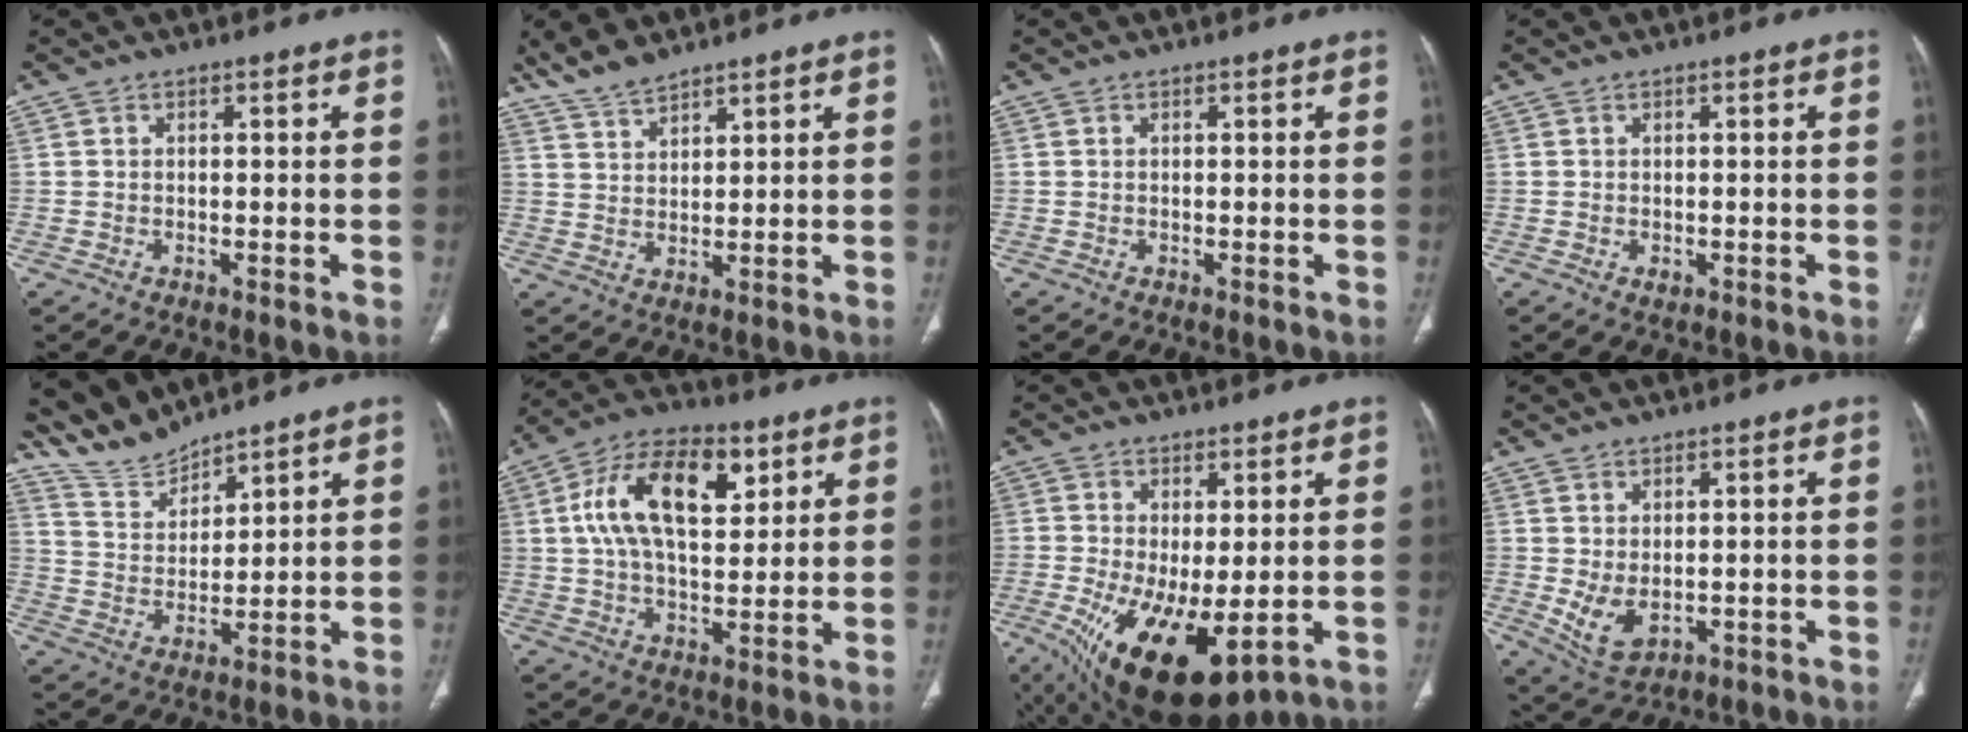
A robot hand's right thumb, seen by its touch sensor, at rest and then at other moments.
{"total": 5.2, "force": [4.7, 1.4, 1.8], "torque": [-0.032, -0.017, 0.100]}
{"total": 0.0}
{"total": 0.8, "force": [-0.1, 0.6, 0.5], "torque": [-0.006, 0.000, 0.002]}
{"total": 7.1, "force": [7.0, 1.1, 0.5], "torque": [-0.006, -0.040, 0.154]}
{"total": 16.9, "force": [5.5, 9.1, 13.1], "torque": [-0.207, 0.001, 0.092]}
{"total": 15.9, "force": [-4.2, 6.9, 13.6], "torque": [-0.250, -0.026, -0.044]}
{"total": 5.5, "force": [-0.1, 3.4, 4.3], "torque": [-0.078, -0.007, 0.021]}